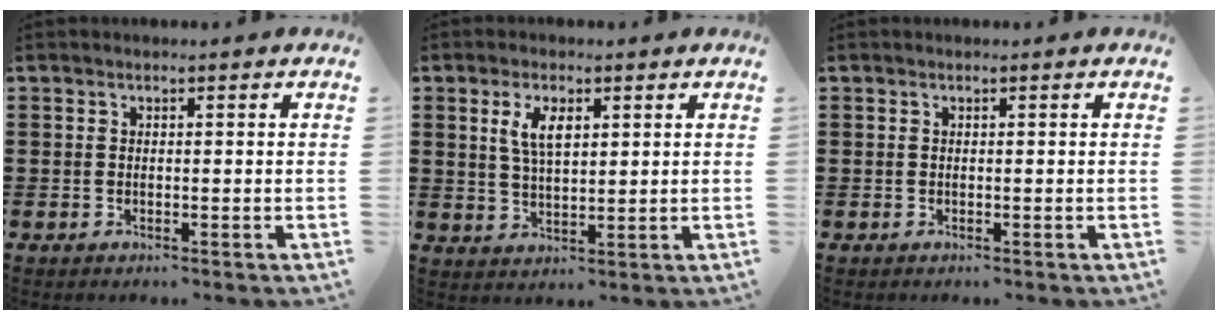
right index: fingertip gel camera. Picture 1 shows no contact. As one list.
[{"total": 4.7, "force": [1.7, 2.0, 3.9], "torque": [-0.084, 0.007, 0.030]}, {"total": 0.0}]